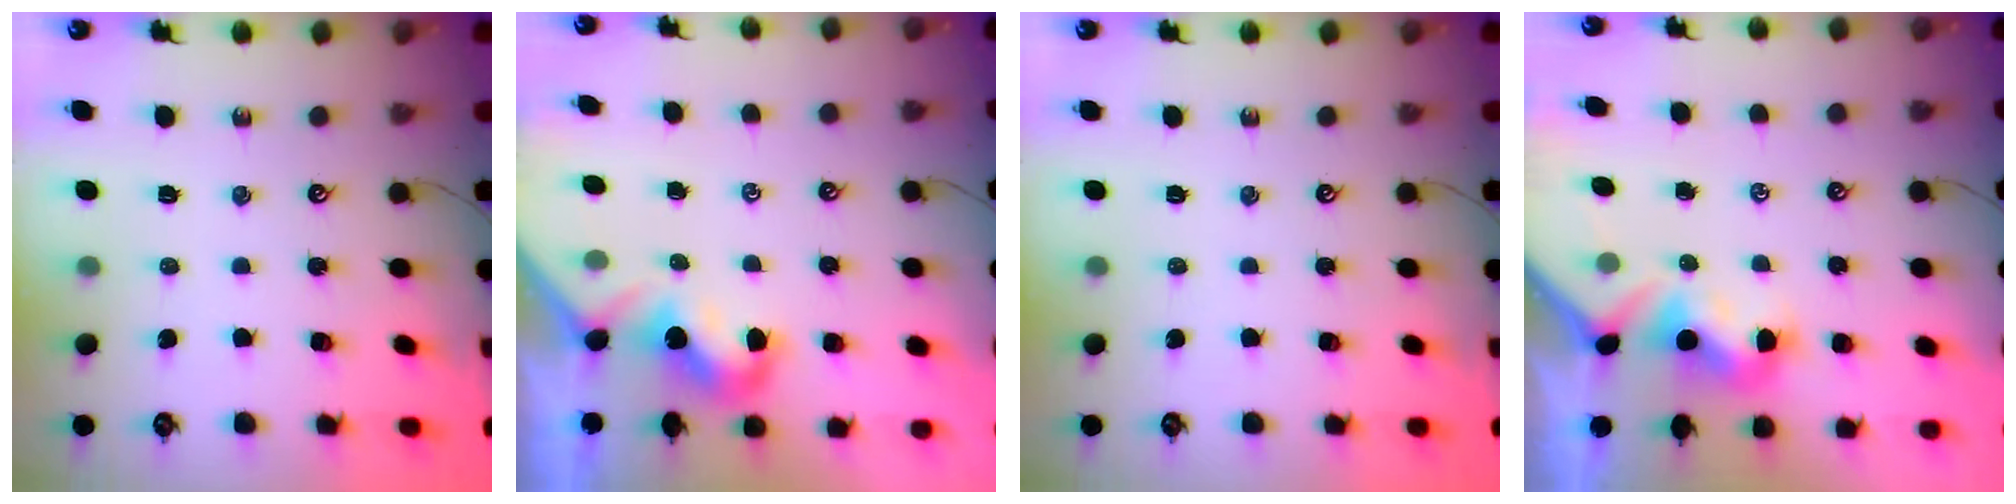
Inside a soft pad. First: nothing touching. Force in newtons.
{"total": 2.1, "press": 2.0, "slide": 0.6}
{"total": 0.0}
{"total": 1.9, "press": 1.8, "slide": 0.7}